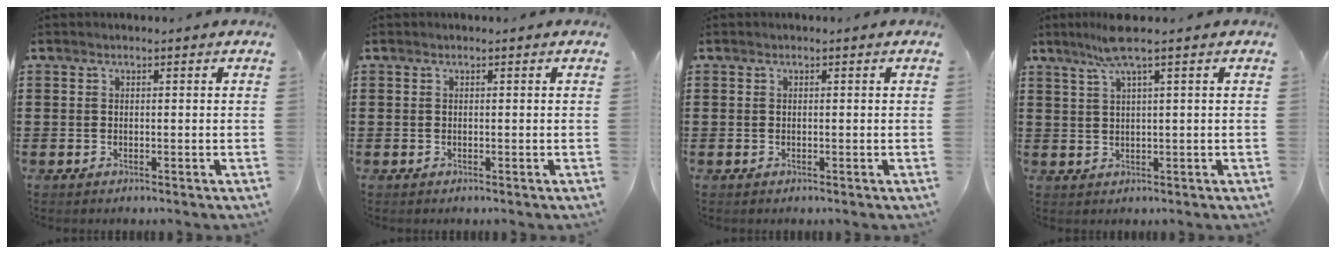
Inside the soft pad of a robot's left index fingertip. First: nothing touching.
{"total": 0.0}
{"total": 0.0}
{"total": 4.6, "force": [2.6, -0.3, 3.7], "torque": [-0.079, 0.003, 0.046]}